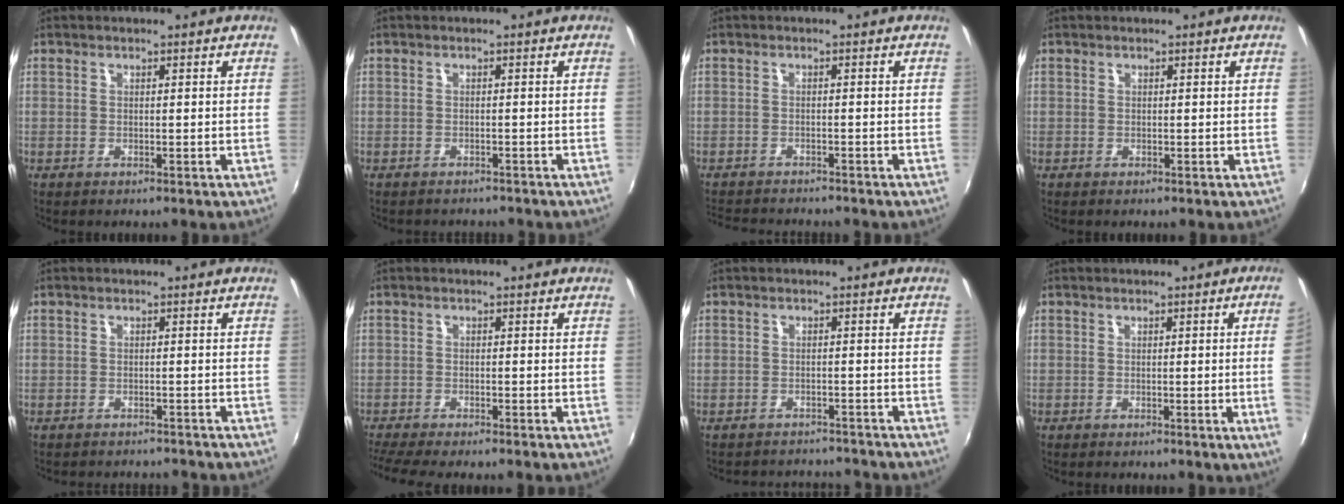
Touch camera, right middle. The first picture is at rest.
{"total": 3.0, "force": [-2.8, 0.7, 0.7], "torque": [-0.021, -0.012, -0.041]}
{"total": 6.7, "force": [-6.3, 1.2, 1.9], "torque": [-0.055, -0.014, -0.101]}
{"total": 0.0}
{"total": 4.4, "force": [-4.0, 1.5, 1.0], "torque": [-0.031, -0.006, -0.057]}
{"total": 5.7, "force": [-5.0, 0.0, 2.6], "torque": [-0.071, -0.023, -0.086]}
{"total": 6.7, "force": [-6.2, 2.5, 1.1], "torque": [-0.032, 0.013, -0.084]}
{"total": 4.9, "force": [0.1, -2.2, 4.4], "torque": [-0.067, -0.008, 0.005]}